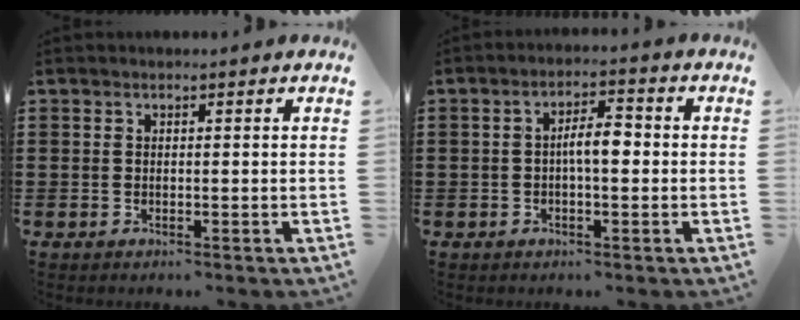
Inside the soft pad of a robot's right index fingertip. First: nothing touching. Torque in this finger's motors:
{"motor_torque": [1.02, -0.34, 0.28, 0.14]}